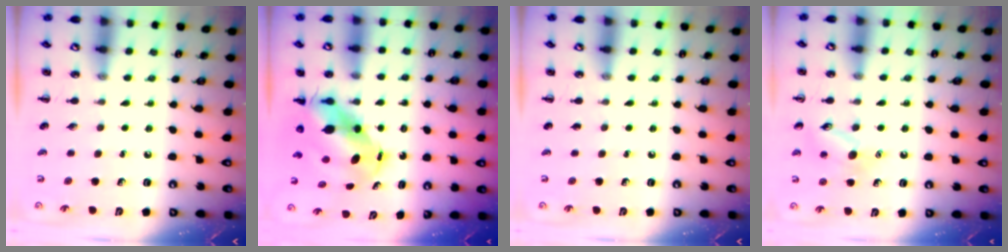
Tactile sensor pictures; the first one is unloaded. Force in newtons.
{"total": 8.5, "press": 8.3, "slide": 2.0}
{"total": 0.0}
{"total": 10.6, "press": 10.5, "slide": 1.6}